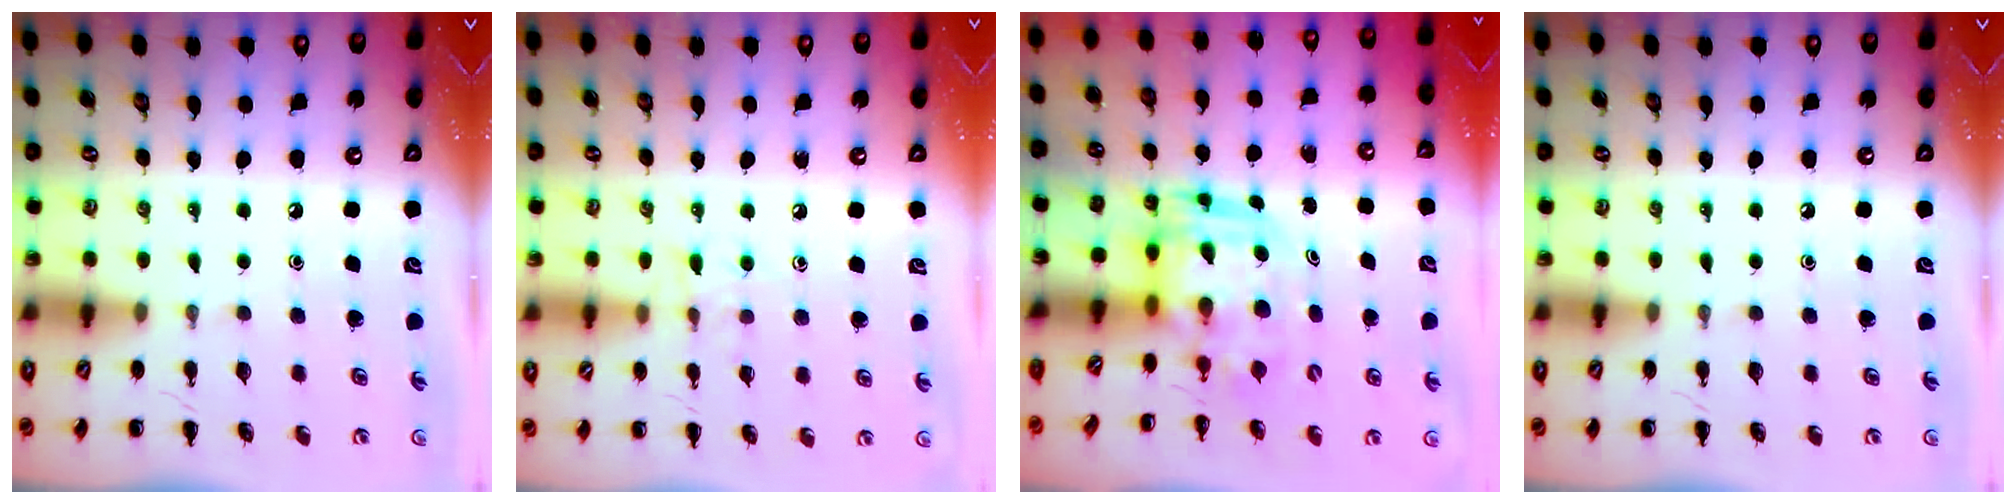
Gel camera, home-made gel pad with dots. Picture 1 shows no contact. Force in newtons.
{"total": 7.0, "press": 6.8, "slide": 1.7}
{"total": 3.5, "press": 3.4, "slide": 0.7}
{"total": 0.0}